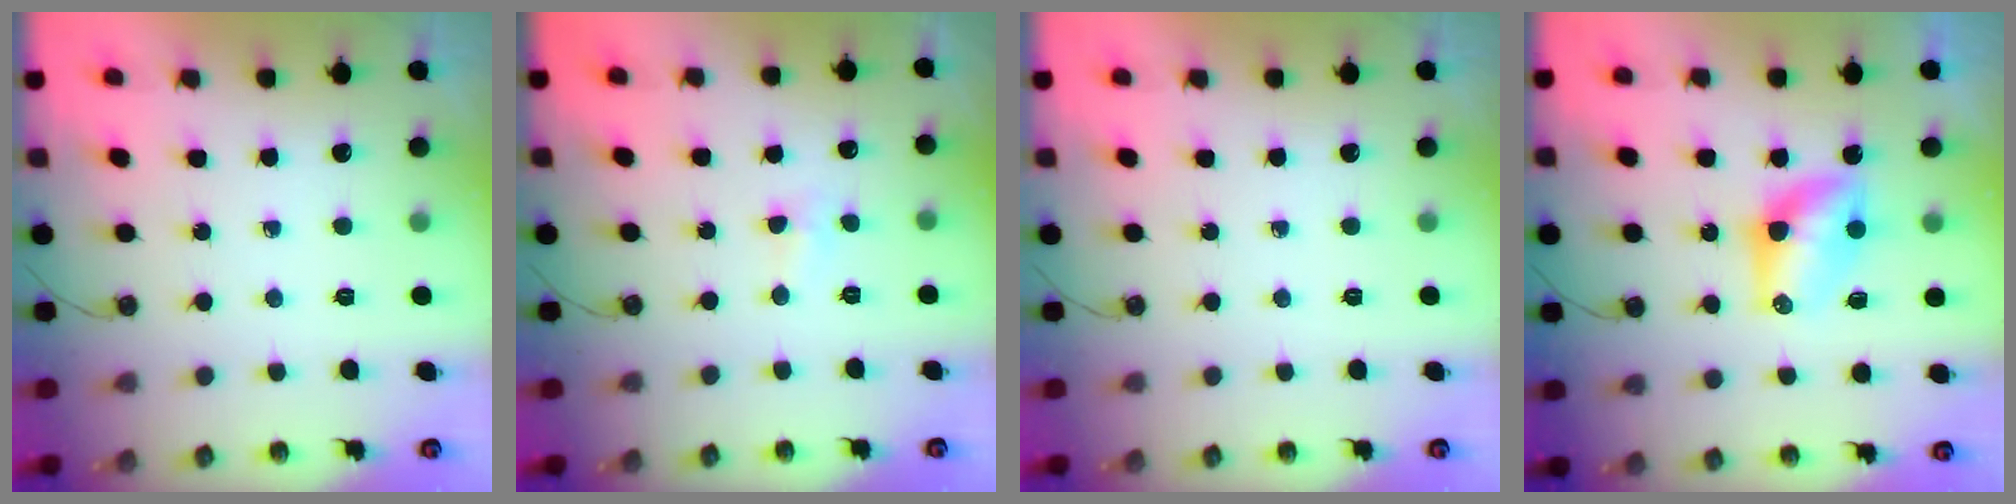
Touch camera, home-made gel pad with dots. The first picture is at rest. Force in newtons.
{"total": 2.4, "press": 2.4, "slide": 0.5}
{"total": 0.0}
{"total": 8.2, "press": 8.2, "slide": 0.7}